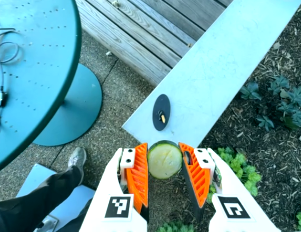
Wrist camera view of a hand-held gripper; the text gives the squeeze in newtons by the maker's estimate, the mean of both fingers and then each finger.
{"total": 10.5, "left": 10.7, "right": 10.4}